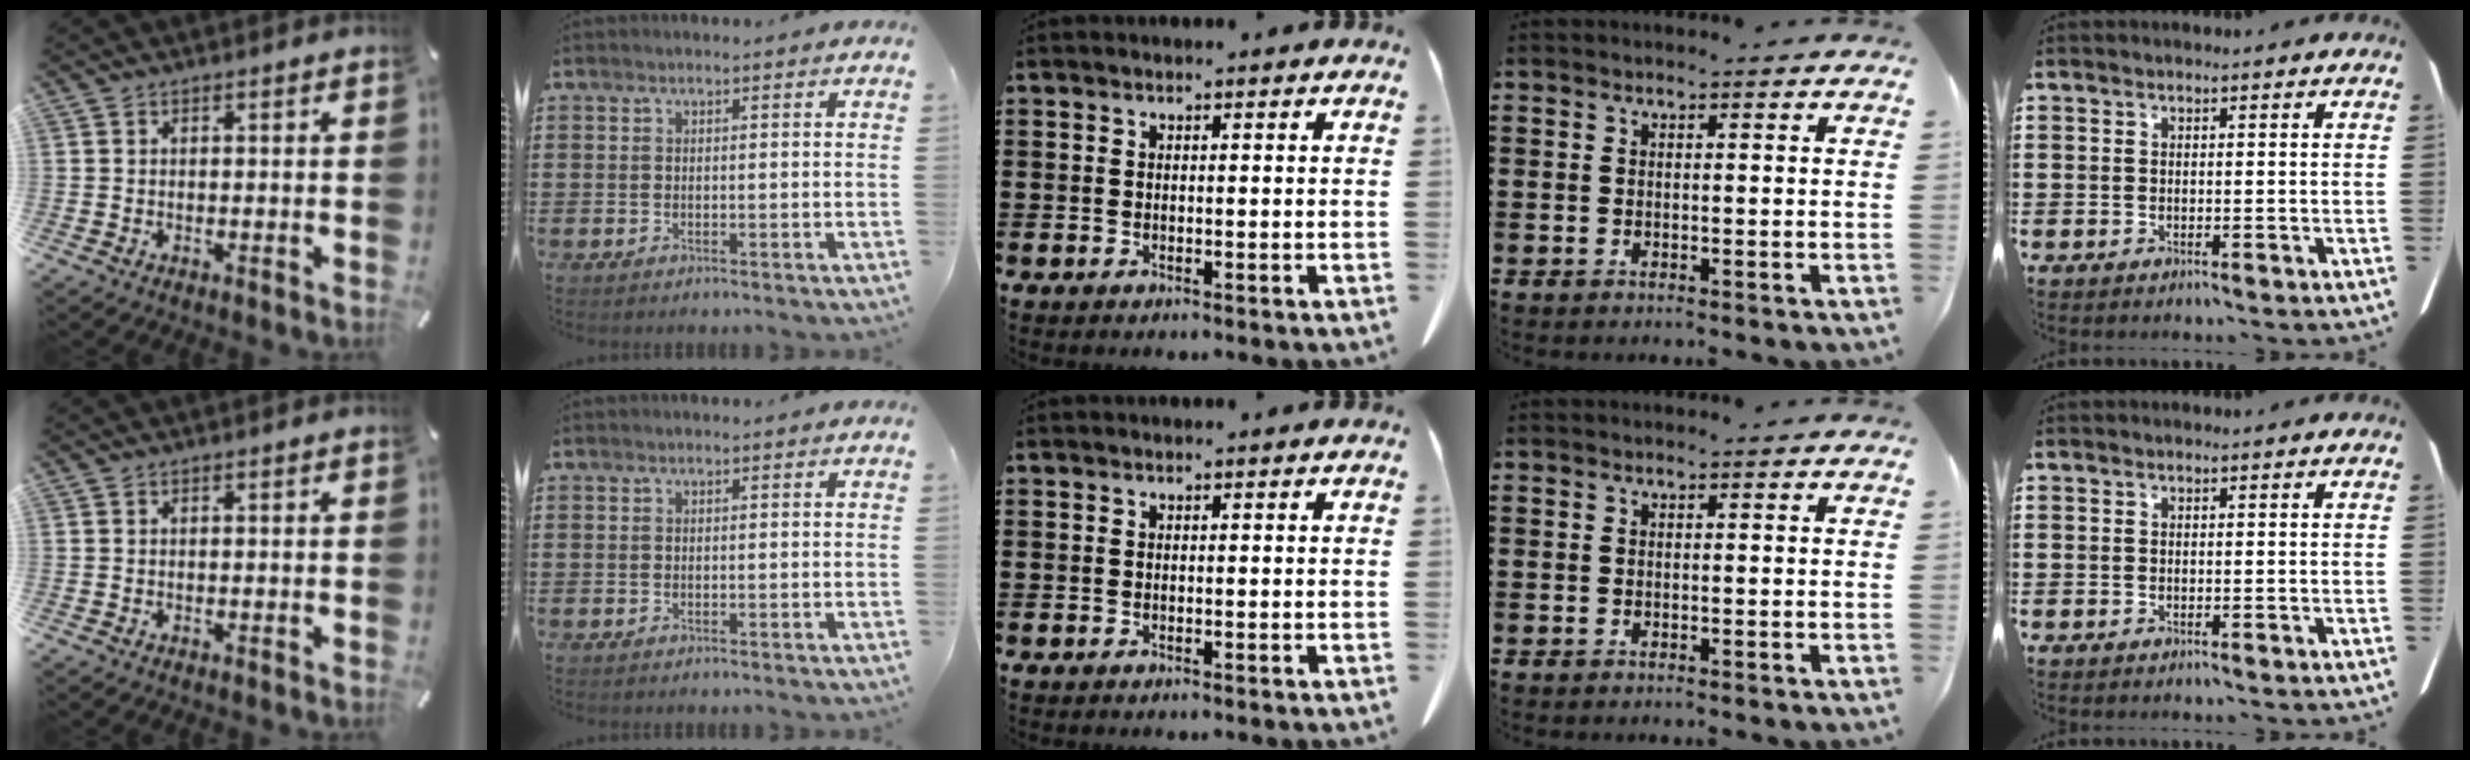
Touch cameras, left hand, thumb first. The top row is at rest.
{}